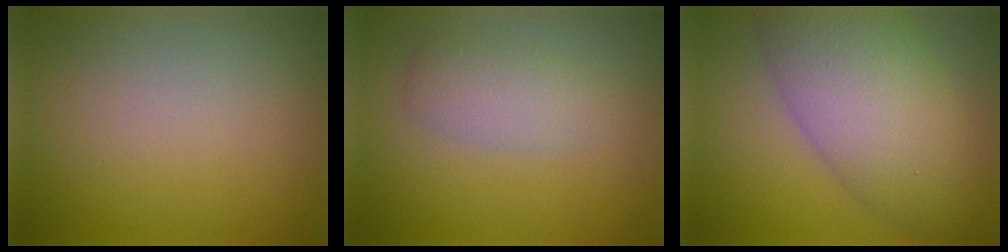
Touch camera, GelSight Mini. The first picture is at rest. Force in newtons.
{"total": 2.6, "press": 2.6, "slide": 0.3}
{"total": 8.8, "press": 8.8, "slide": 0.3}